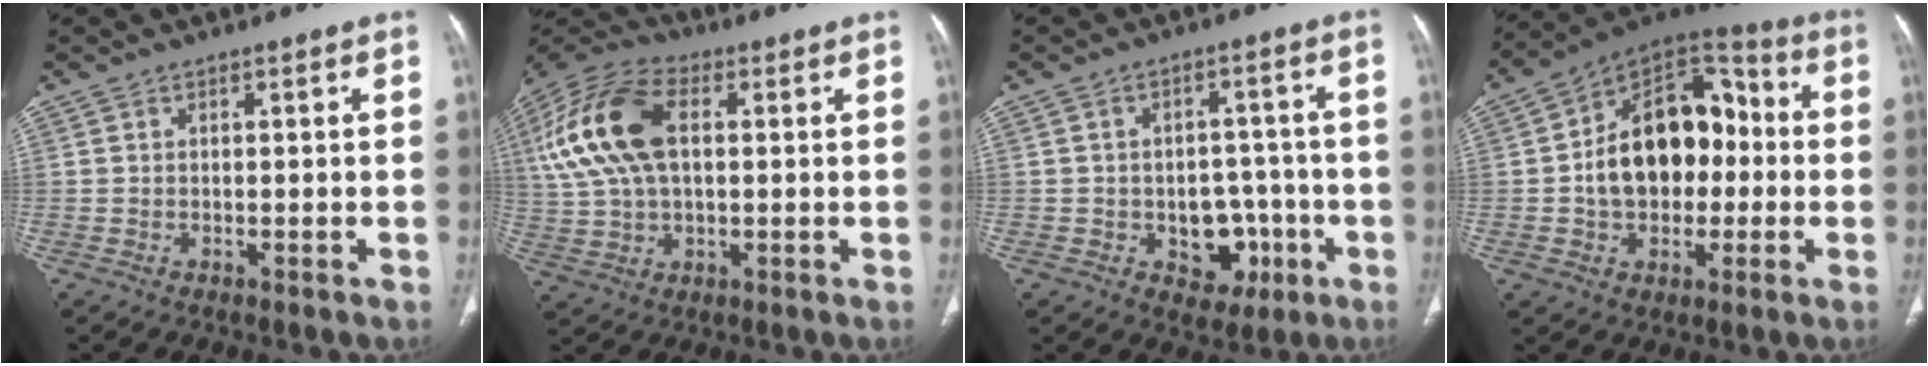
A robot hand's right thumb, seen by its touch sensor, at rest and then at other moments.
{"total": 18.0, "force": [3.5, 10.3, 14.3], "torque": [-0.300, 0.020, 0.062]}
{"total": 8.5, "force": [-2.7, 6.5, 4.8], "torque": [-0.022, 0.028, -0.026]}
{"total": 19.6, "force": [-0.6, 13.3, 14.4], "torque": [-0.184, 0.043, -0.013]}